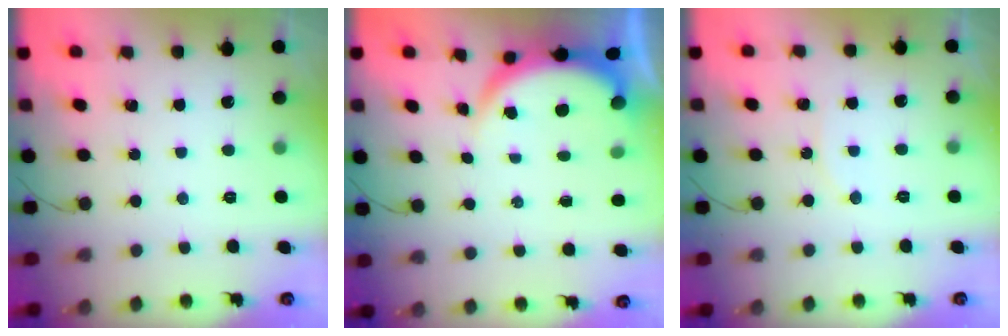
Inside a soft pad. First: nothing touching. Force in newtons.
{"total": 4.4, "press": 4.4, "slide": 0.0}
{"total": 4.6, "press": 4.5, "slide": 0.5}